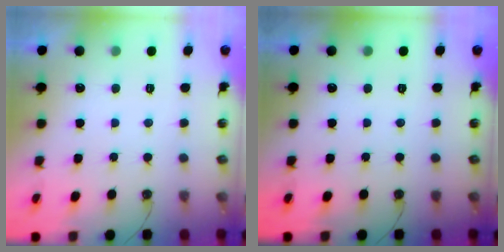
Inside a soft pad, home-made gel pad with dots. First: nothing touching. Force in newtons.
{"total": 0.0}